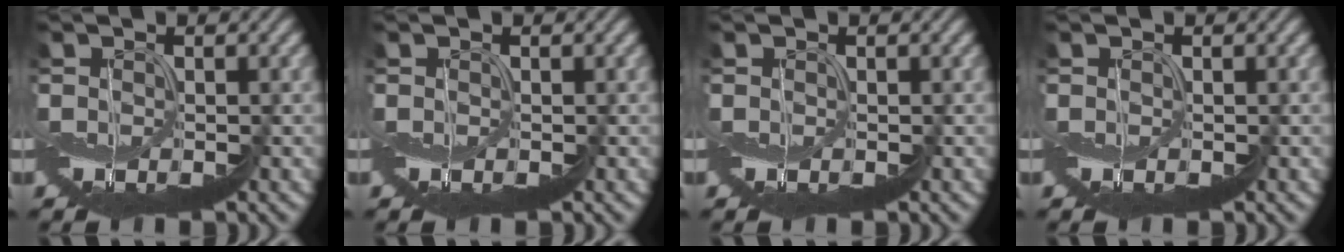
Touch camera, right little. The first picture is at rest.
{"total": 0.0}
{"total": 0.0}
{"total": 0.0}